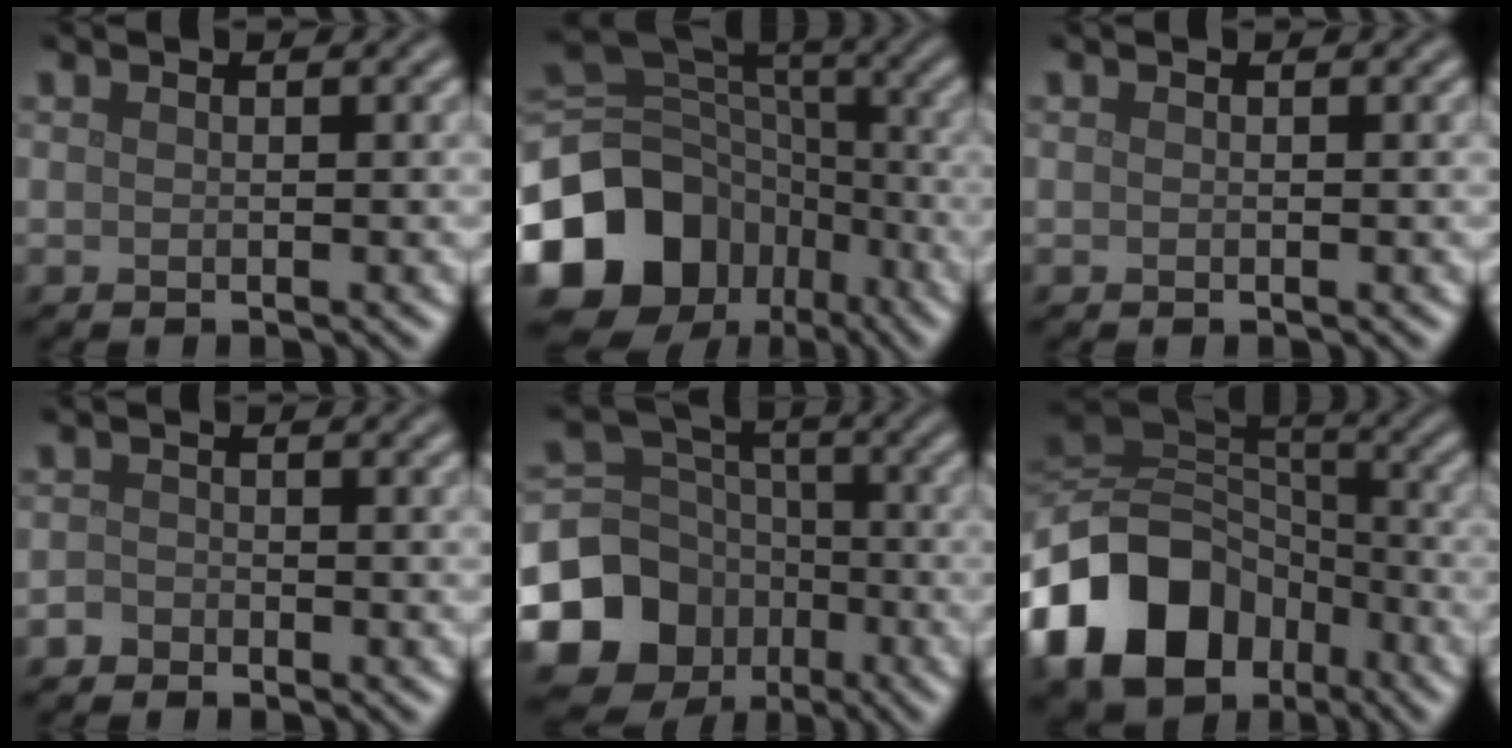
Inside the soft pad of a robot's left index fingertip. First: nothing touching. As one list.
[{"total": 17.6, "force": [-8.0, 13.9, 7.2], "torque": [-0.192, -0.012, -0.135]}, {"total": 0.0}, {"total": 1.1, "force": [-0.8, 0.7, 0.1], "torque": [0.003, 0.003, -0.018]}, {"total": 12.2, "force": [-5.3, 10.3, 3.8], "torque": [-0.084, -0.021, -0.110]}, {"total": 14.3, "force": [-6.4, 10.3, 7.7], "torque": [-0.175, -0.011, -0.125]}]